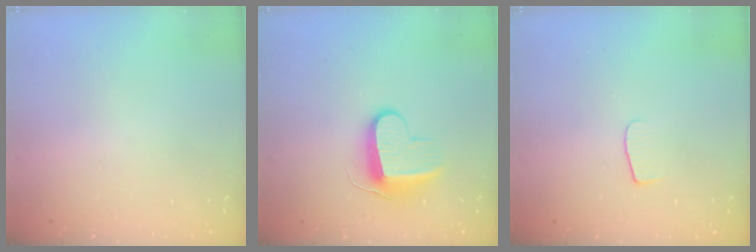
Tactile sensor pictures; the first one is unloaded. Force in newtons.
{"total": 9.3, "press": 9.3, "slide": 0.4}
{"total": 6.0, "press": 6.0, "slide": 0.6}